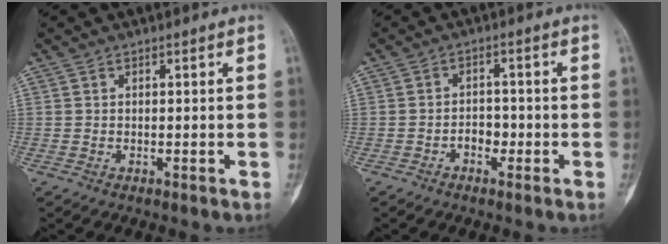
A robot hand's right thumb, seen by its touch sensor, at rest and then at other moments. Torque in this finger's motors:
{"motor_torque": [-0.10, 0.17, 0.28, -0.22, -0.05]}